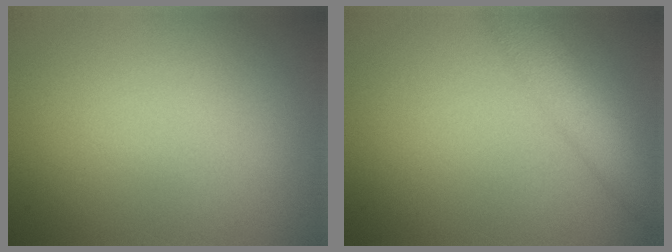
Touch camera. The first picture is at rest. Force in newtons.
{"total": 4.3, "press": 4.3, "slide": 0.3}